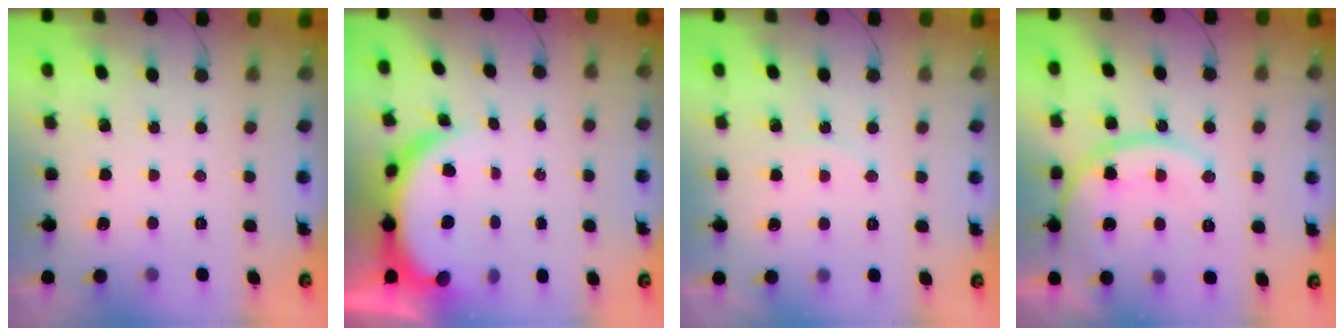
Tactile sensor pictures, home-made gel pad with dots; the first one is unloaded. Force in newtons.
{"total": 7.5, "press": 7.5, "slide": 0.7}
{"total": 4.4, "press": 4.3, "slide": 0.8}
{"total": 16.8, "press": 16.7, "slide": 2.1}